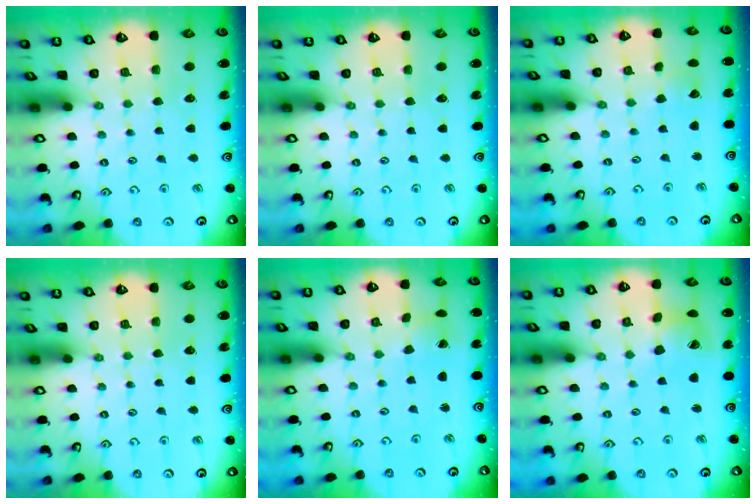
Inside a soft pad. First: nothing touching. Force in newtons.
{"total": 0.0}
{"total": 2.8, "press": 2.8, "slide": 0.2}
{"total": 0.0}
{"total": 1.5, "press": 1.5, "slide": 0.1}
{"total": 10.7, "press": 10.6, "slide": 1.2}